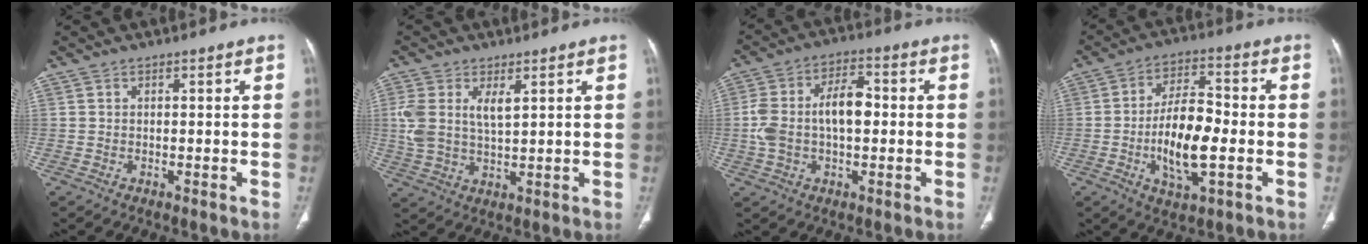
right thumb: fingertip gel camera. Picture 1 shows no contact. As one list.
[{"total": 7.8, "force": [2.5, 4.0, 6.2], "torque": [-0.132, -0.004, 0.056]}, {"total": 11.7, "force": [-0.2, 6.5, 9.7], "torque": [-0.187, 0.032, -0.003]}, {"total": 12.7, "force": [-2.6, 5.1, 11.4], "torque": [-0.199, 0.015, -0.048]}]